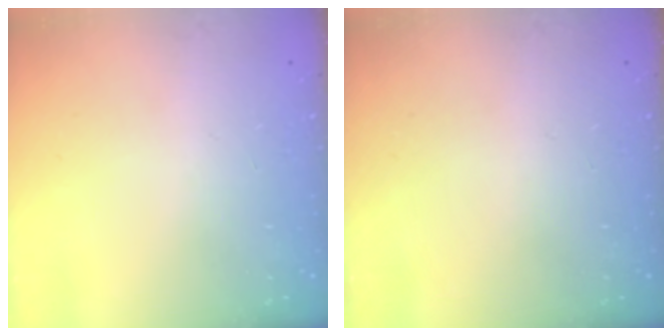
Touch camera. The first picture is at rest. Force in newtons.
{"total": 0.0}